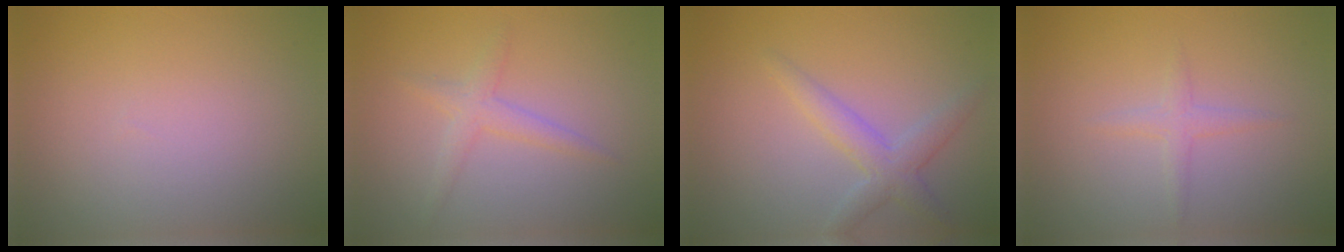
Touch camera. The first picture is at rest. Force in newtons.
{"total": 2.0, "press": 2.0, "slide": 0.1}
{"total": 2.8, "press": 2.8, "slide": 0.1}
{"total": 1.3, "press": 1.3, "slide": 0.0}